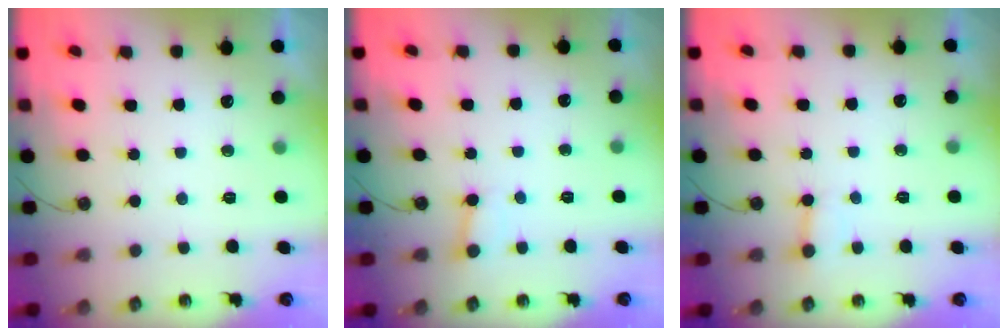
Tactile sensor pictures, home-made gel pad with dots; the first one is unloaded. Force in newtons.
{"total": 2.5, "press": 2.4, "slide": 0.4}
{"total": 2.6, "press": 2.6, "slide": 0.1}